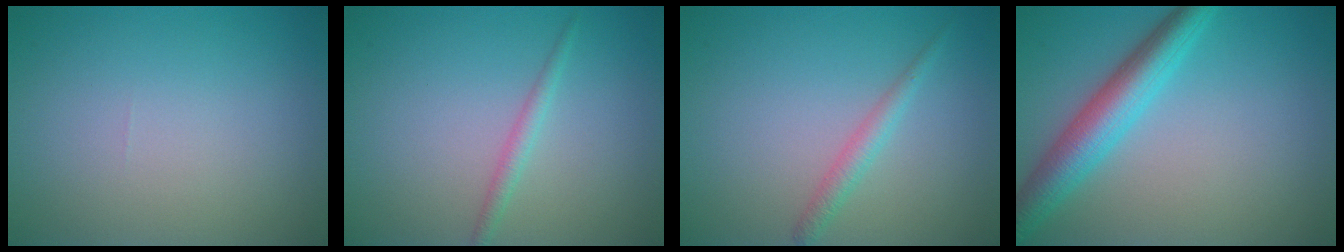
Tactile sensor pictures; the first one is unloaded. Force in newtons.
{"total": 1.3, "press": 1.3, "slide": 0.0}
{"total": 1.6, "press": 1.6, "slide": 0.0}
{"total": 5.1, "press": 5.1, "slide": 0.2}